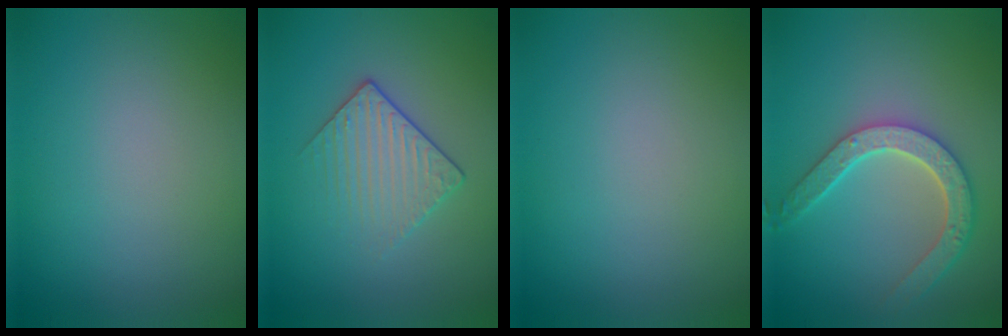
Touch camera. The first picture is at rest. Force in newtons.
{"total": 2.1, "press": 1.8, "slide": 1.1}
{"total": 0.0}
{"total": 4.6, "press": 3.7, "slide": 2.7}